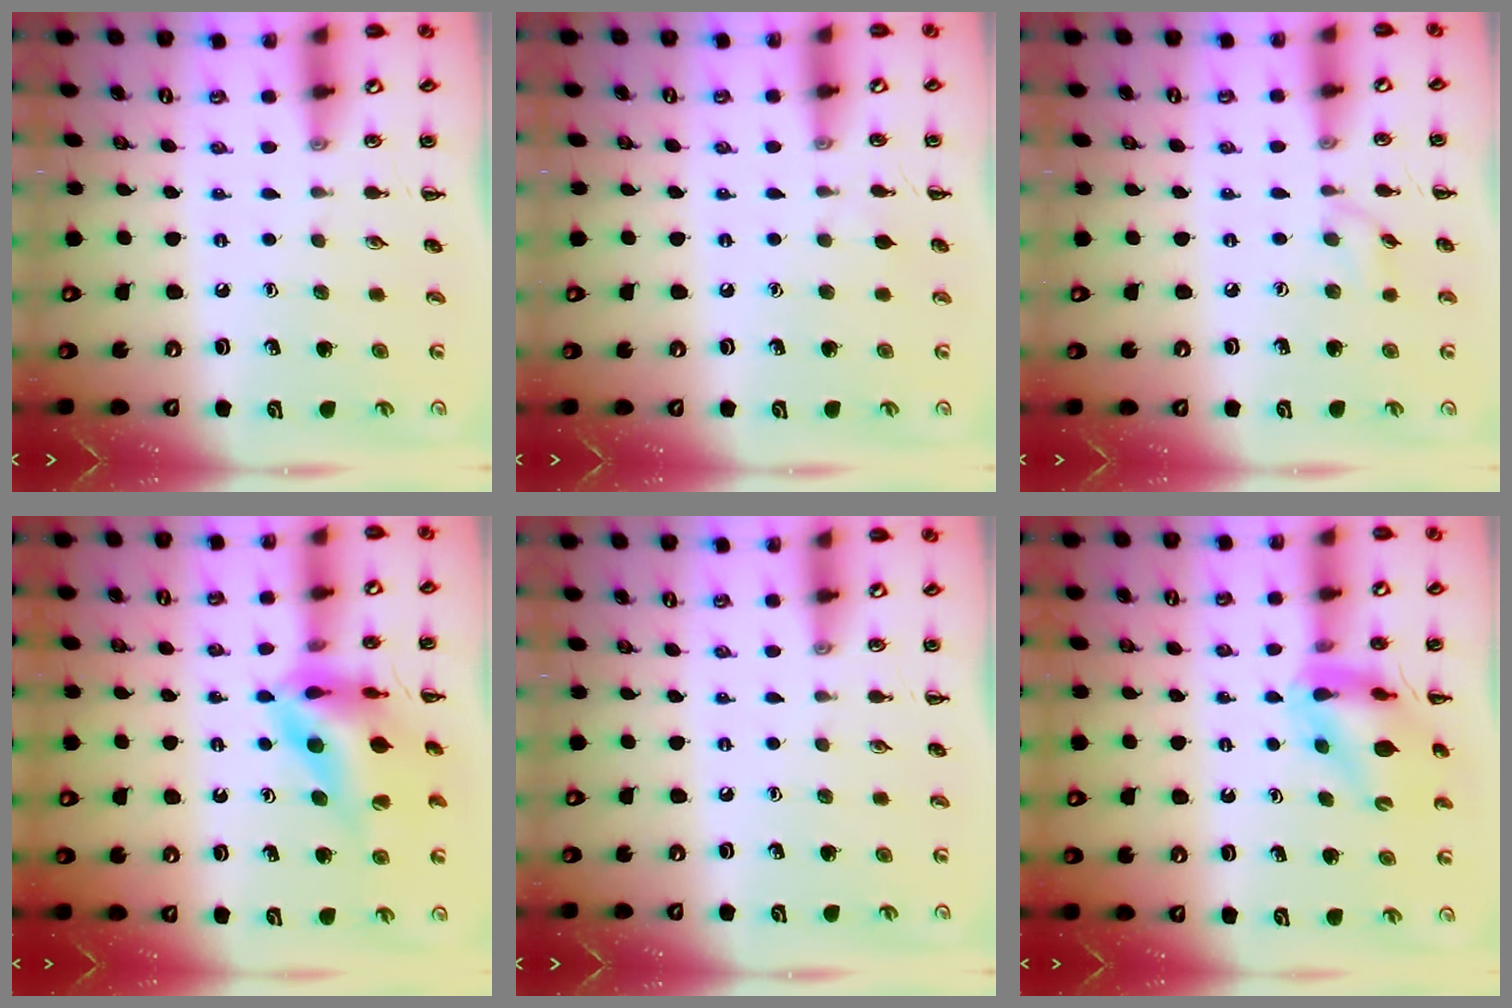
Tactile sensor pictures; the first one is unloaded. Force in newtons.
{"total": 3.4, "press": 3.2, "slide": 1.1}
{"total": 4.4, "press": 4.3, "slide": 0.9}
{"total": 13.1, "press": 12.5, "slide": 4.0}
{"total": 0.0}
{"total": 12.0, "press": 11.5, "slide": 3.7}